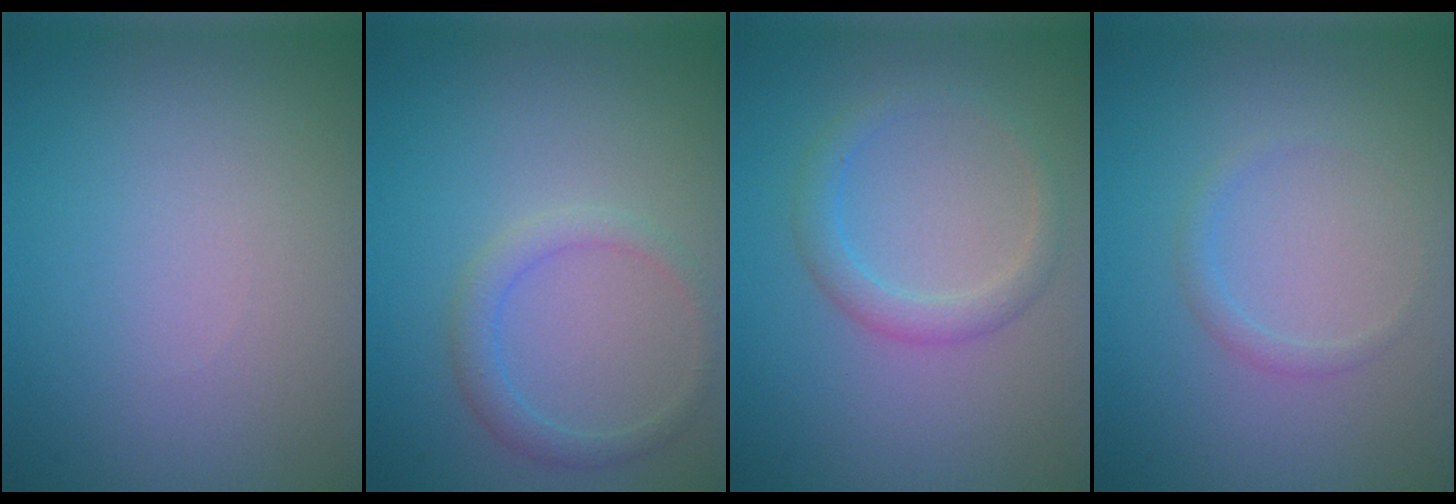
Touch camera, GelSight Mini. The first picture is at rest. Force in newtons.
{"total": 2.0, "press": 2.0, "slide": 0.1}
{"total": 2.2, "press": 2.2, "slide": 0.1}
{"total": 1.0, "press": 1.0, "slide": 0.0}